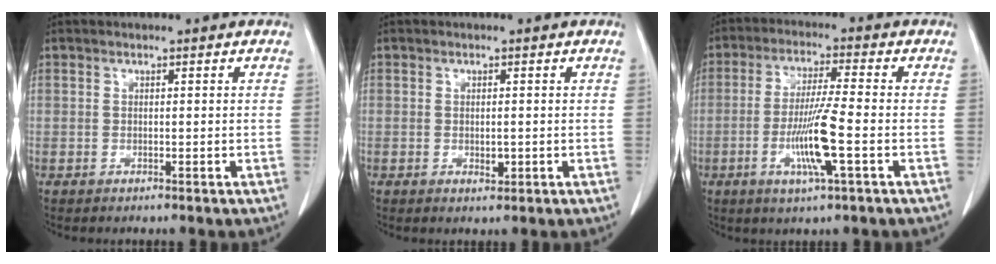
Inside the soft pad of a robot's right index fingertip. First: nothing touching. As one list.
[{"total": 1.4, "force": [-0.1, 0.7, 1.2], "torque": [-0.016, -0.001, 0.003]}, {"total": 8.9, "force": [-2.5, -0.3, 8.5], "torque": [-0.163, -0.011, -0.047]}]